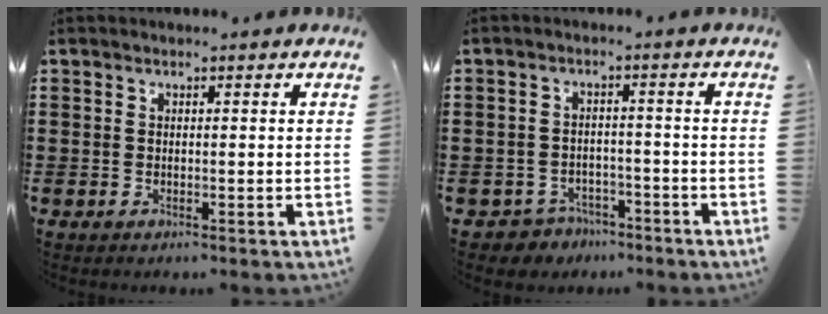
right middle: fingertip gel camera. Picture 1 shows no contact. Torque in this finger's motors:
{"motor_torque": [2.14, 0.00, 0.02, 0.00]}